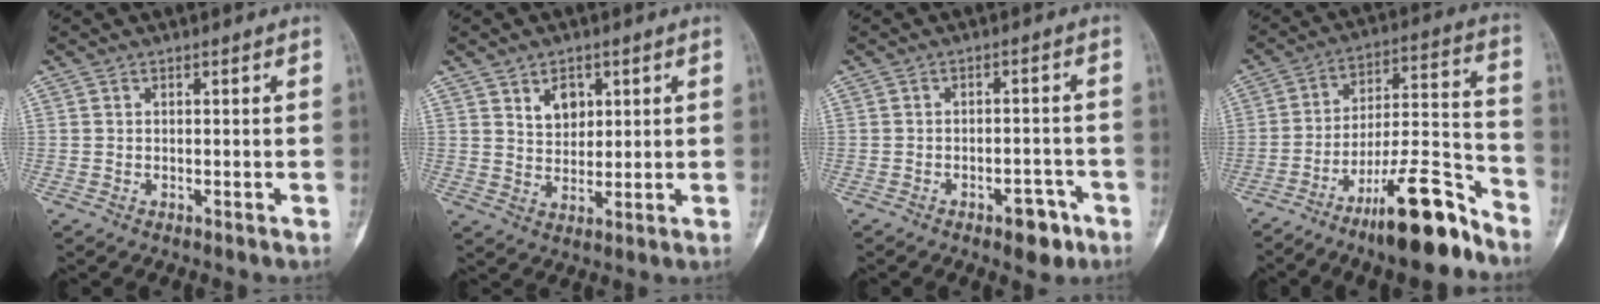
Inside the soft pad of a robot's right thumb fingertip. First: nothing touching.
{"total": 5.2, "force": [2.4, 3.6, 2.8], "torque": [-0.027, -0.018, 0.045]}
{"total": 5.2, "force": [-3.0, 2.7, 3.3], "torque": [-0.026, 0.021, -0.035]}
{"total": 17.3, "force": [-11.9, 4.1, 11.9], "torque": [-0.170, 0.095, -0.198]}